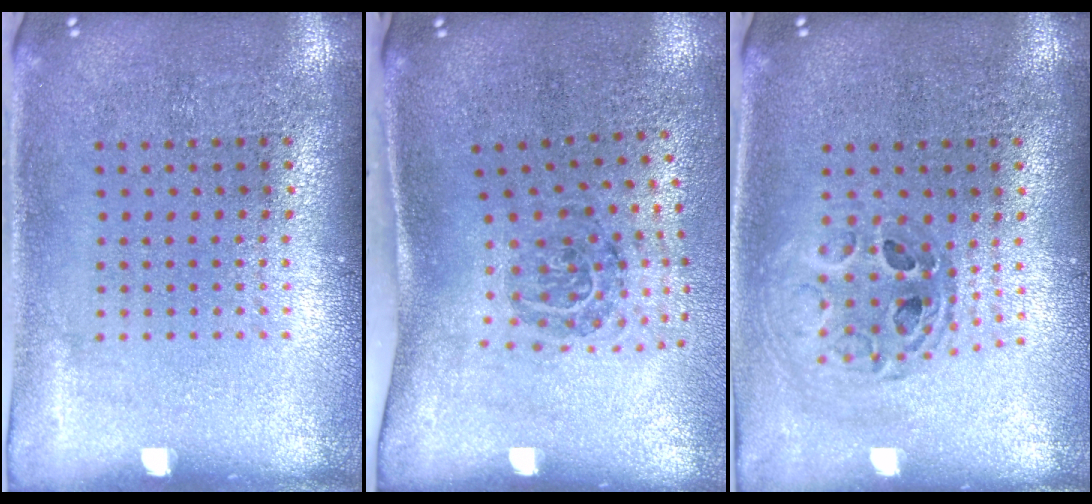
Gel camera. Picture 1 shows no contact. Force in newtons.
{"total": 2.0, "press": 1.2, "slide": 1.5}
{"total": 0.7, "press": 0.7, "slide": 0.1}